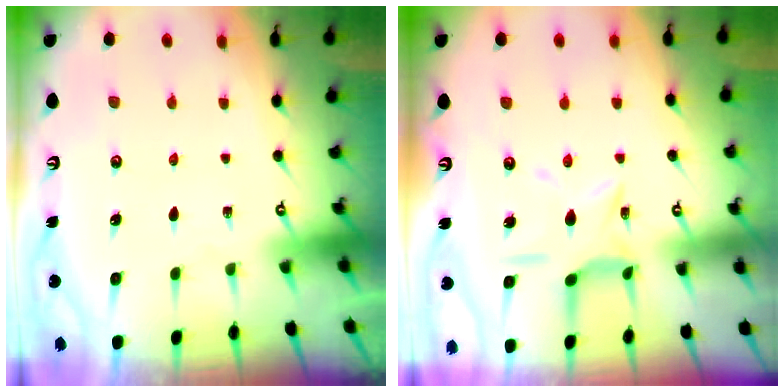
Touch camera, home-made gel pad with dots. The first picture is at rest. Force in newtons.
{"total": 10.6, "press": 10.5, "slide": 0.9}